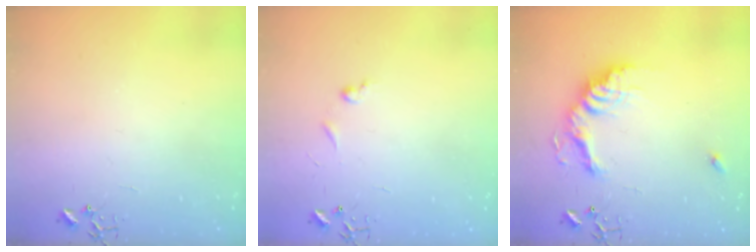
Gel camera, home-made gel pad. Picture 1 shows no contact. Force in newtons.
{"total": 4.4, "press": 4.3, "slide": 0.6}
{"total": 17.3, "press": 17.2, "slide": 1.5}